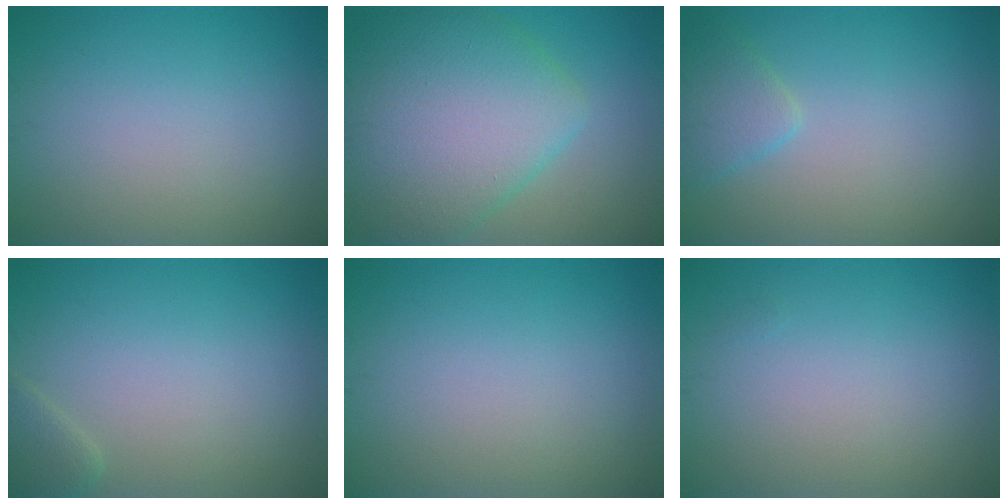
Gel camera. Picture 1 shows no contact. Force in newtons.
{"total": 9.5, "press": 9.5, "slide": 0.4}
{"total": 2.2, "press": 2.2, "slide": 0.2}
{"total": 1.6, "press": 1.6, "slide": 0.1}
{"total": 0.0}
{"total": 0.0}